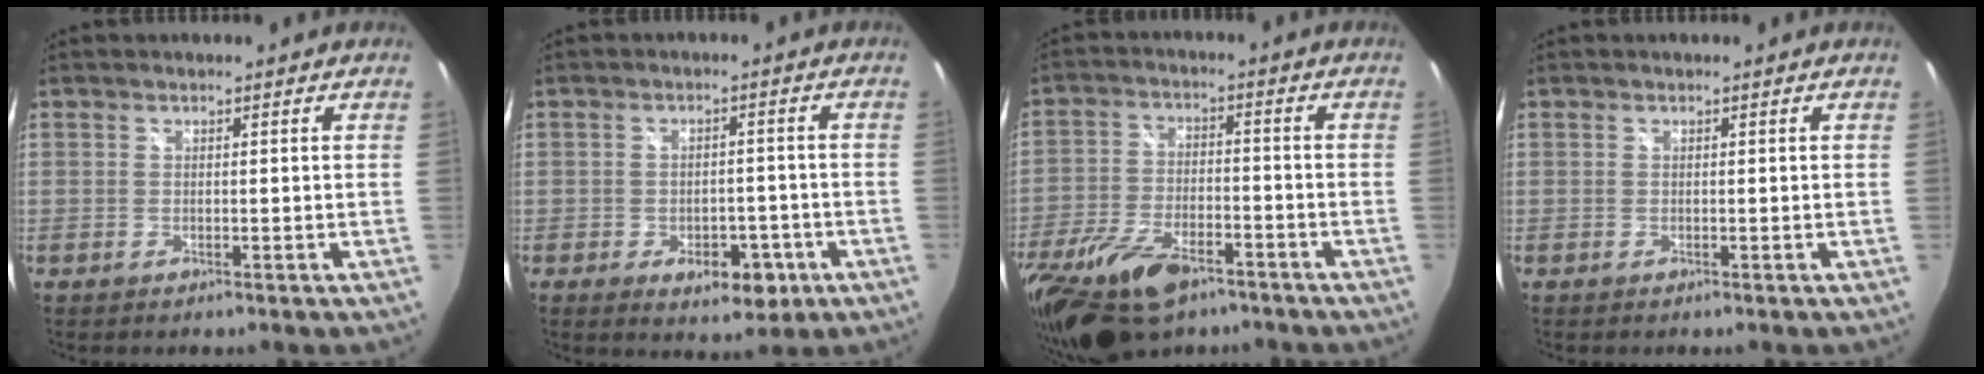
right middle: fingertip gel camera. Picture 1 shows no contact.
{"total": 6.8, "force": [-3.1, 4.3, 4.2], "torque": [-0.063, 0.004, -0.031]}
{"total": 16.8, "force": [-11.2, 7.8, 9.9], "torque": [-0.225, -0.034, -0.200]}
{"total": 0.0}